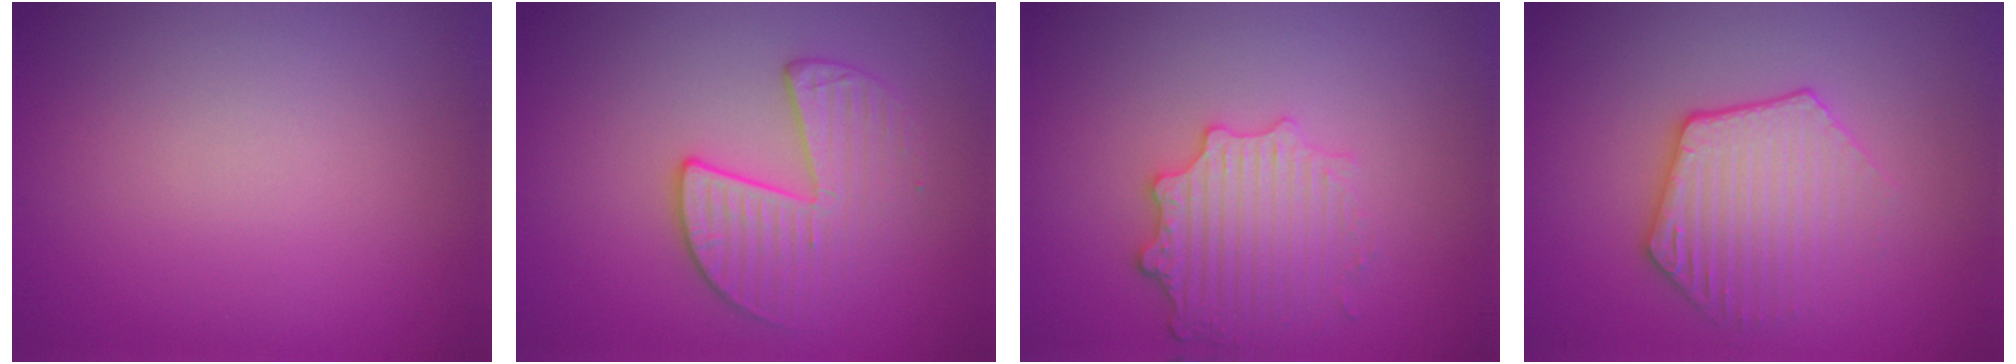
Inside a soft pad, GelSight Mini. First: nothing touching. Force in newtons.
{"total": 3.5, "press": 3.1, "slide": 1.8}
{"total": 3.8, "press": 3.2, "slide": 2.0}
{"total": 3.4, "press": 3.1, "slide": 1.1}